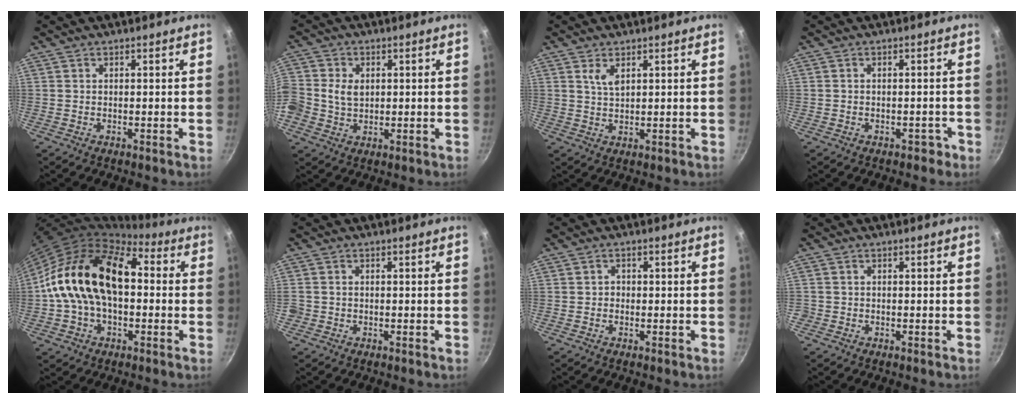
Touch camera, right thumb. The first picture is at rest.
{"total": 6.8, "force": [0.2, 5.7, 3.6], "torque": [-0.068, 0.014, -0.002]}
{"total": 3.0, "force": [1.5, 1.4, 2.2], "torque": [-0.038, -0.011, 0.029]}
{"total": 1.8, "force": [-1.1, 1.3, 0.7], "torque": [0.008, 0.024, 0.000]}
{"total": 20.1, "force": [0.6, 12.9, 15.4], "torque": [-0.249, 0.043, -0.001]}
{"total": 1.5, "force": [-0.4, 1.3, 0.4], "torque": [-0.007, 0.000, -0.008]}
{"total": 1.1, "force": [-0.2, 1.0, 0.5], "torque": [-0.004, 0.001, -0.005]}
{"total": 0.8, "force": [-0.3, 0.7, 0.0], "torque": [0.001, 0.002, -0.006]}